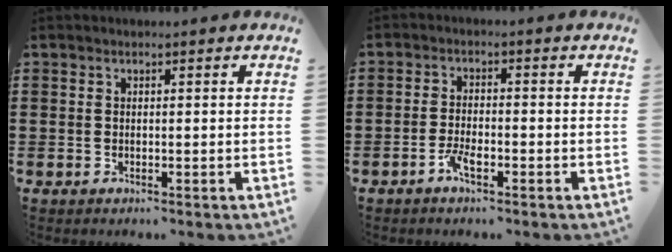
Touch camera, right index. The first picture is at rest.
{"total": 2.8, "force": [-1.7, 0.9, 2.0], "torque": [-0.048, 0.002, -0.037]}